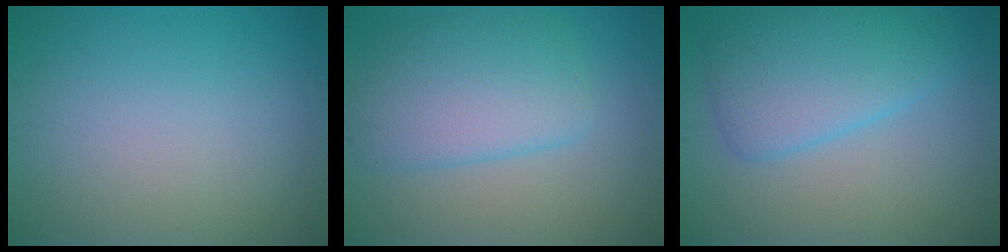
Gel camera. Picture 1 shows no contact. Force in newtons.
{"total": 5.6, "press": 5.6, "slide": 0.1}
{"total": 5.5, "press": 5.5, "slide": 0.2}